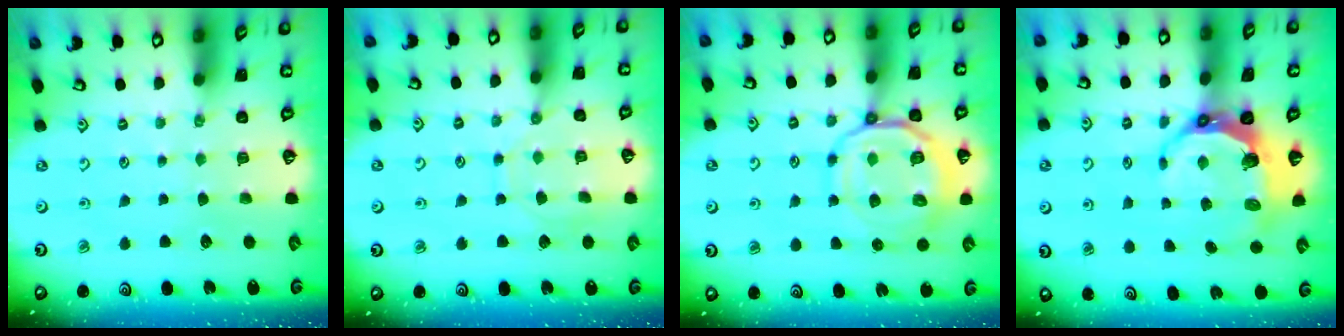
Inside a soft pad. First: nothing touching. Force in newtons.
{"total": 9.4, "press": 9.4, "slide": 0.7}
{"total": 13.7, "press": 13.6, "slide": 1.7}
{"total": 8.2, "press": 7.0, "slide": 4.4}